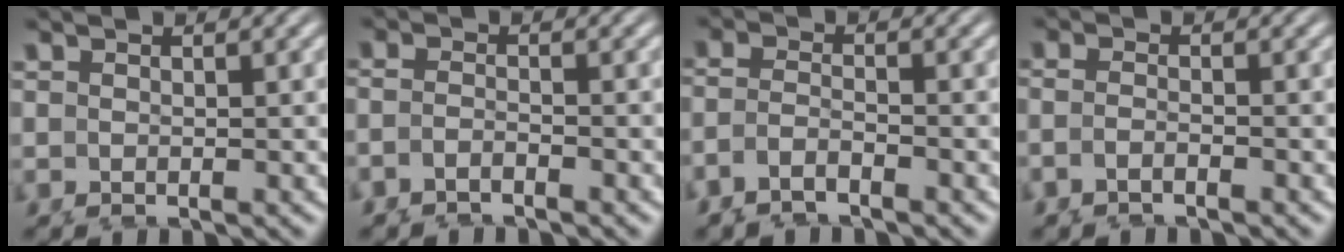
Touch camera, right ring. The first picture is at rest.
{"total": 2.2, "force": [-1.3, 1.5, 1.0], "torque": [-0.029, -0.013, -0.019]}
{"total": 4.8, "force": [-1.6, 4.2, 1.8], "torque": [-0.065, -0.020, -0.027]}
{"total": 2.6, "force": [-1.2, 1.7, 1.5], "torque": [-0.041, -0.013, -0.015]}